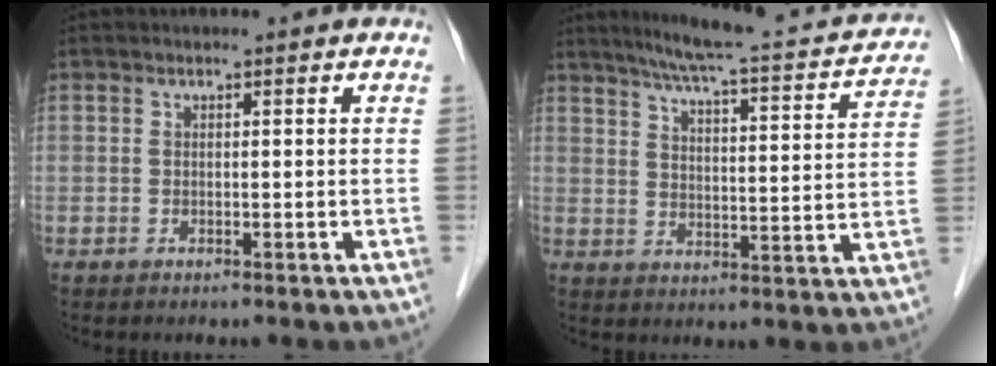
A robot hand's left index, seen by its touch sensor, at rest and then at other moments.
{"total": 18.3, "force": [16.1, 2.4, 8.4], "torque": [-0.119, -0.003, 0.202]}